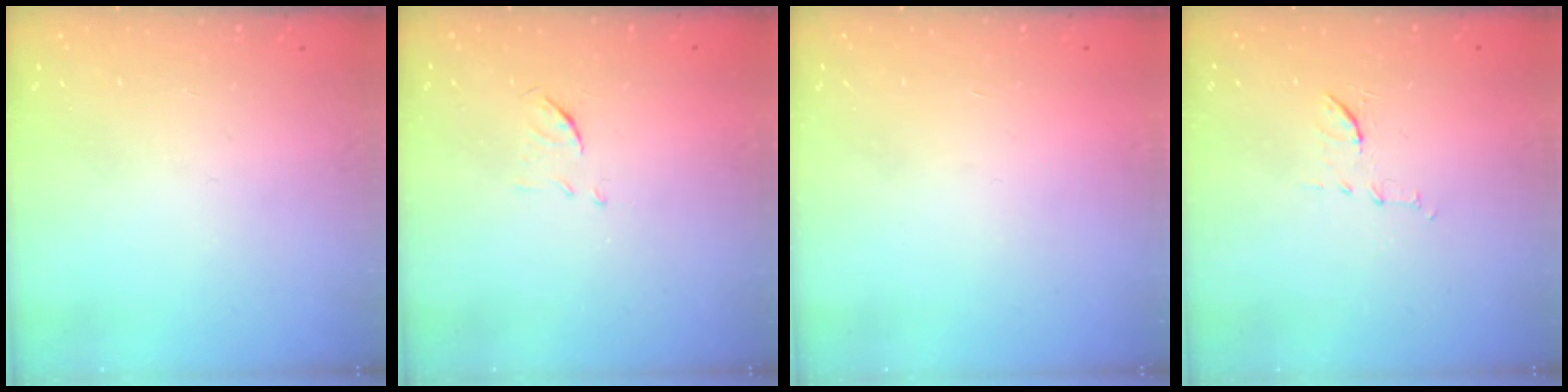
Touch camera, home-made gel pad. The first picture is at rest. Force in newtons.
{"total": 5.9, "press": 5.9, "slide": 0.5}
{"total": 1.5, "press": 1.5, "slide": 0.1}
{"total": 6.1, "press": 5.9, "slide": 1.5}